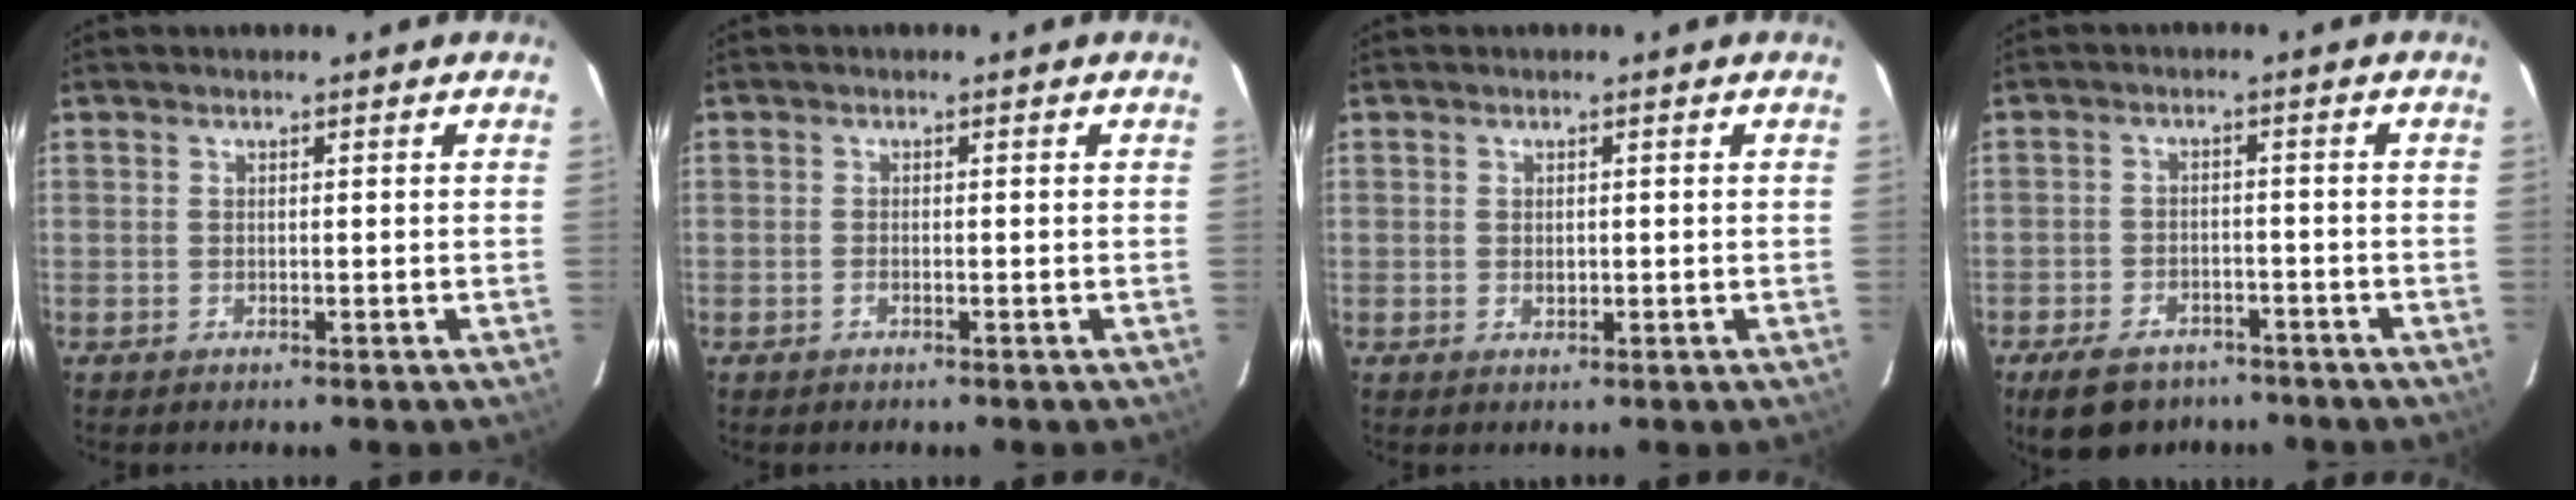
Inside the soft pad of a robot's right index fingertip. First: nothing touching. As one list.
[{"total": 0.6, "force": [-0.3, 0.2, 0.4], "torque": [-0.010, 0.001, -0.008]}, {"total": 1.2, "force": [0.0, 1.0, 0.8], "torque": [-0.011, 0.000, 0.002]}, {"total": 9.7, "force": [-7.0, 5.4, 3.9], "torque": [-0.101, 0.005, -0.104]}]